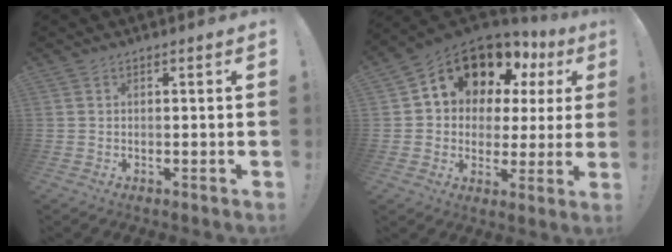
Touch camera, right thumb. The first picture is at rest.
{"total": 13.2, "force": [8.2, 8.3, 6.2], "torque": [-0.102, -0.060, 0.156]}